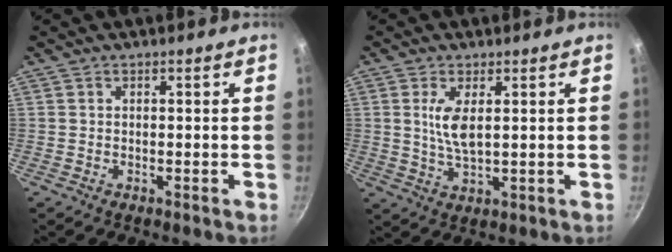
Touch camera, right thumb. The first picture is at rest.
{"total": 5.8, "force": [1.4, 2.2, 5.1], "torque": [-0.100, -0.012, 0.031]}